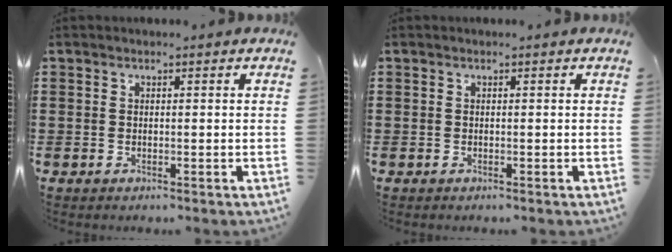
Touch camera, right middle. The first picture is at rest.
{"total": 0.0}